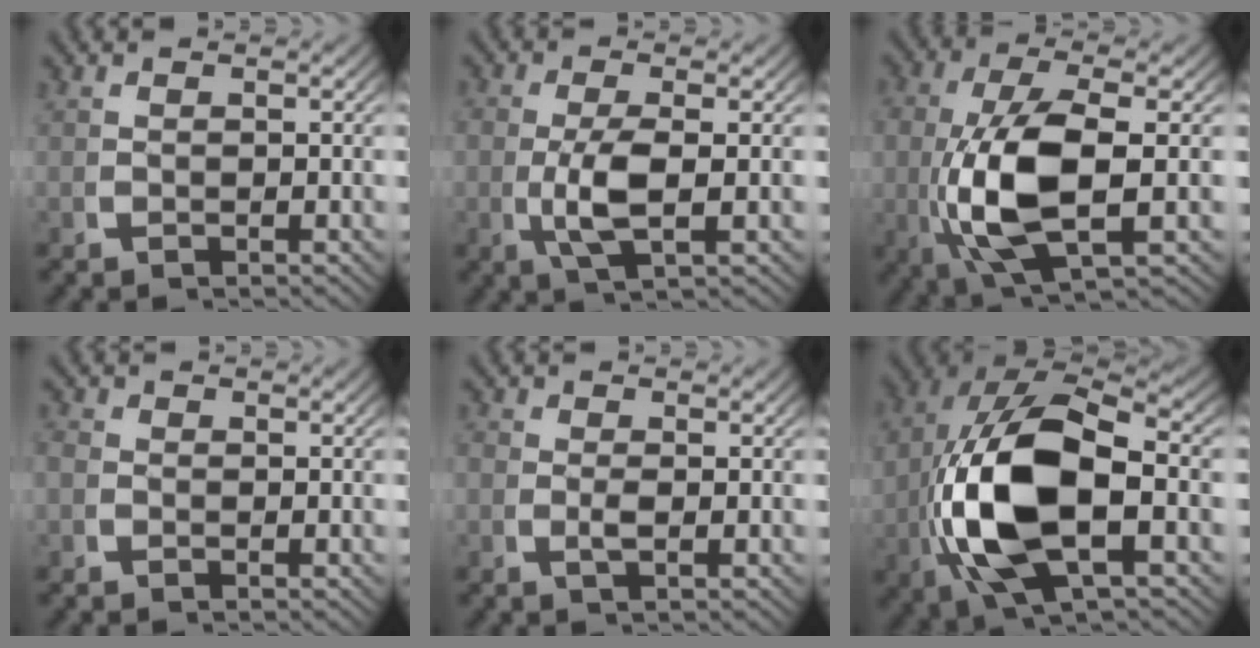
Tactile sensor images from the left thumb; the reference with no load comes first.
{"total": 4.6, "force": [0.0, 1.9, 4.2], "torque": [-0.103, -0.011, 0.006]}
{"total": 11.5, "force": [-0.8, 5.6, 10.0], "torque": [-0.246, -0.037, 0.013]}
{"total": 1.0, "force": [-0.4, 0.9, 0.3], "torque": [-0.004, -0.001, -0.011]}
{"total": 1.3, "force": [-0.1, 0.9, 1.0], "torque": [-0.025, -0.006, -0.002]}
{"total": 17.7, "force": [-0.1, 10.4, 14.4], "torque": [-0.319, -0.048, 0.020]}